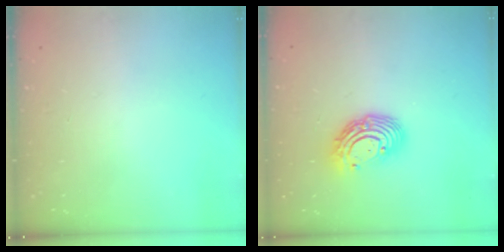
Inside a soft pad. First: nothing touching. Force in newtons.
{"total": 10.7, "press": 10.6, "slide": 0.9}